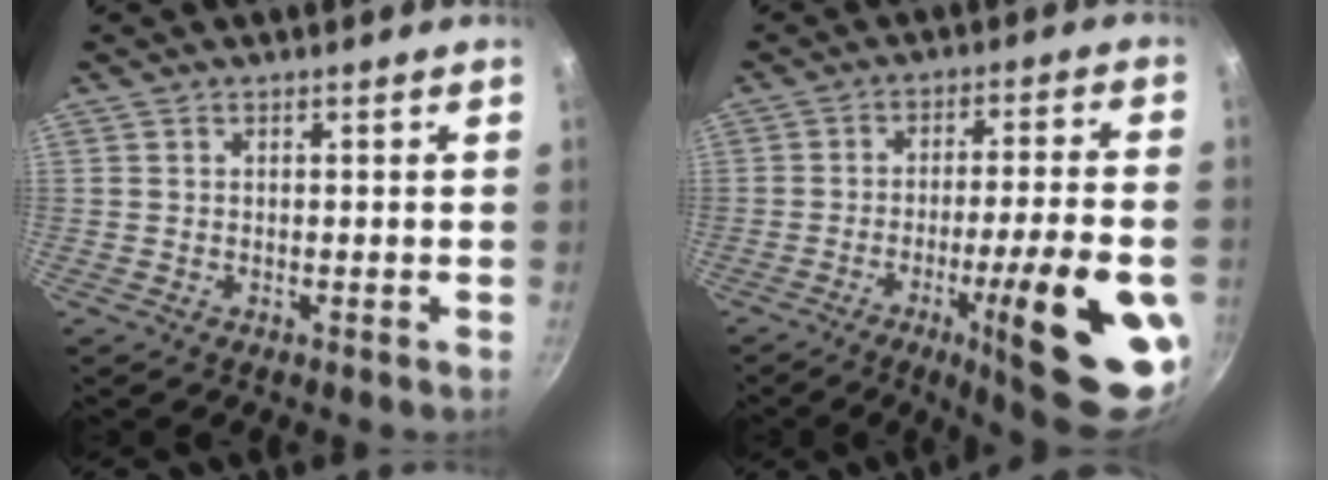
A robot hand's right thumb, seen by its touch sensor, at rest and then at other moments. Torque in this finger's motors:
{"motor_torque": [2.51, 2.50, 2.03, -0.74, 0.11]}